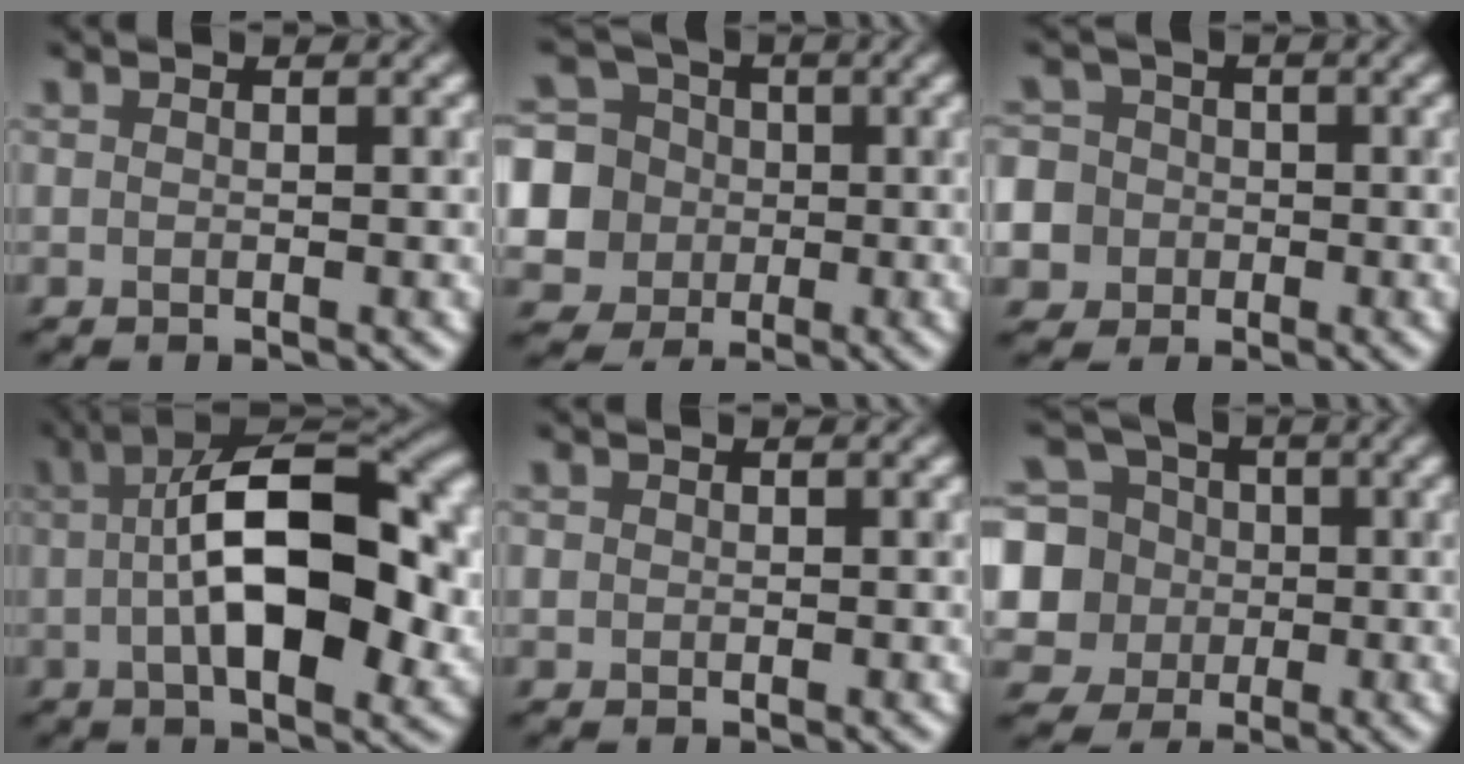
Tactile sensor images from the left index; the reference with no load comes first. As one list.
[{"total": 7.5, "force": [-0.3, 7.1, 2.4], "torque": [-0.063, 0.013, -0.032]}, {"total": 10.2, "force": [-3.4, 9.3, 2.4], "torque": [-0.075, -0.010, -0.093]}, {"total": 12.6, "force": [-0.1, 5.2, 11.4], "torque": [-0.165, 0.017, -0.009]}, {"total": 0.7, "force": [0.0, 0.7, 0.1], "torque": [0.004, -0.003, -0.003]}, {"total": 8.8, "force": [-0.1, 8.2, 3.2], "torque": [-0.088, 0.013, -0.032]}]